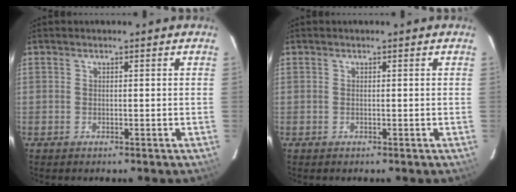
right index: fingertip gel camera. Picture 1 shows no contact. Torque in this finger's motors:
{"motor_torque": [0.14, 0.09, -0.01, 0.01]}